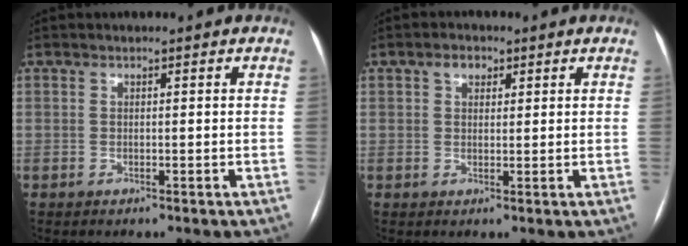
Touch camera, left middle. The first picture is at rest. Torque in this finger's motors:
{"motor_torque": [0.21, -0.19, -0.04, 0.00]}